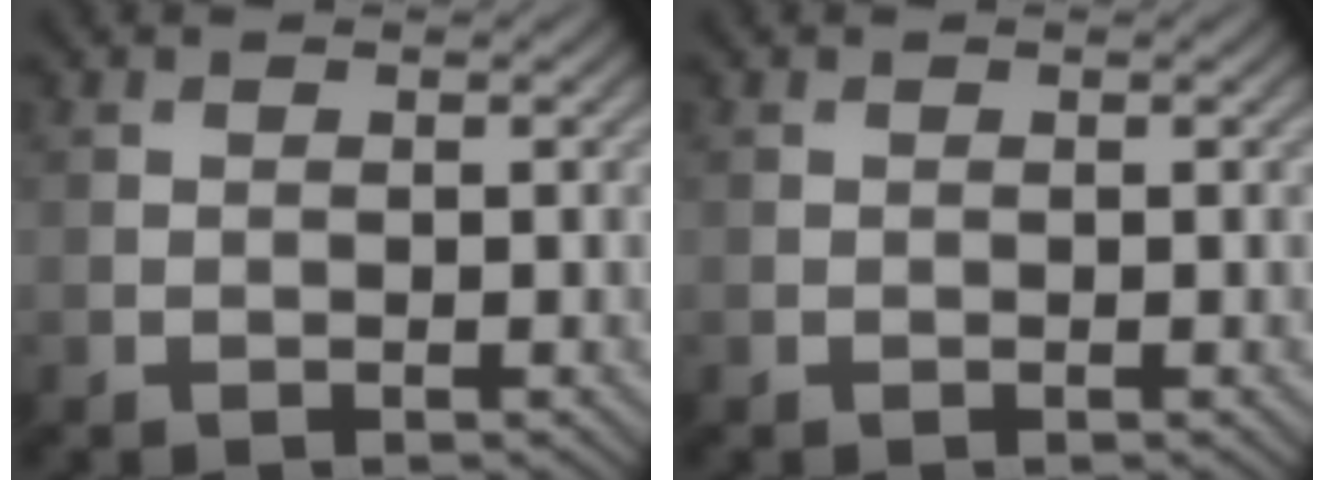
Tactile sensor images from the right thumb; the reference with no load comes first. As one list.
[{"total": 0.0}]